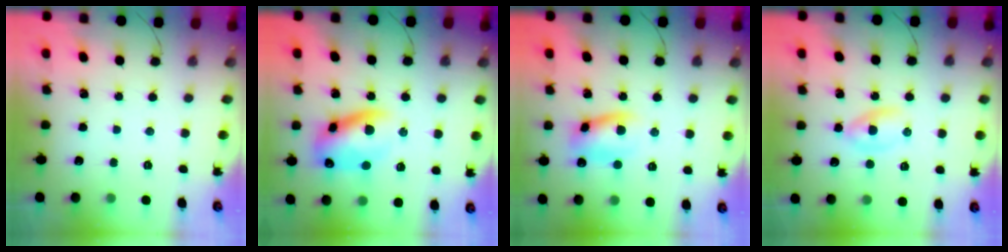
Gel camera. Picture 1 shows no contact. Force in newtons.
{"total": 12.3, "press": 11.9, "slide": 3.0}
{"total": 10.2, "press": 10.1, "slide": 1.1}
{"total": 2.9, "press": 2.6, "slide": 1.3}